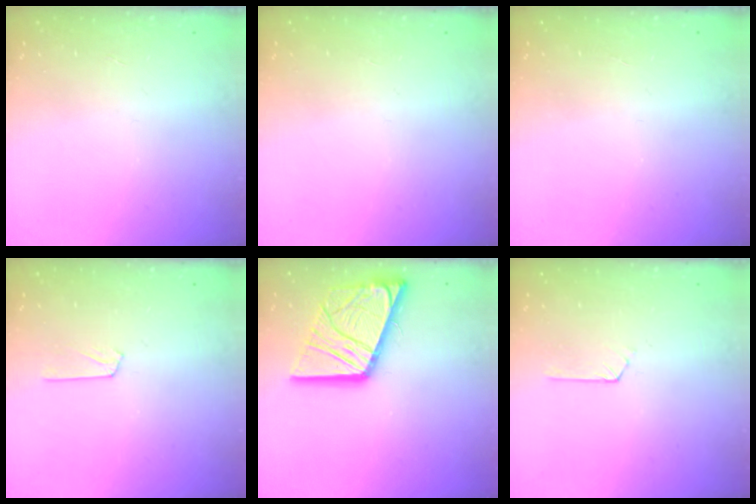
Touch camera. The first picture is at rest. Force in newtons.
{"total": 0.0}
{"total": 0.0}
{"total": 2.5, "press": 2.4, "slide": 0.3}
{"total": 18.0, "press": 17.9, "slide": 2.1}
{"total": 2.0, "press": 2.0, "slide": 0.2}